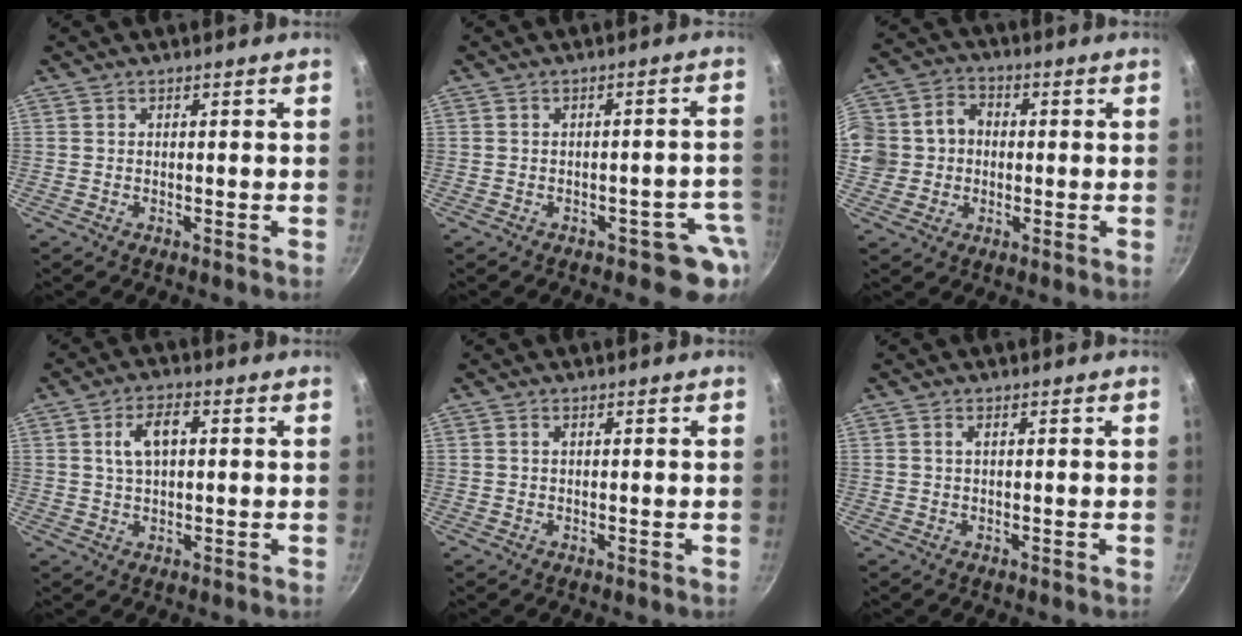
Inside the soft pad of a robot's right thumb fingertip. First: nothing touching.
{"total": 5.8, "force": [-3.0, 3.5, 3.5], "torque": [0.018, 0.038, -0.027]}
{"total": 11.9, "force": [0.1, 10.7, 5.1], "torque": [-0.088, 0.027, -0.005]}
{"total": 6.4, "force": [1.4, 3.5, 5.2], "torque": [-0.081, 0.012, 0.024]}
{"total": 0.7, "force": [0.3, 0.4, 0.6], "torque": [-0.009, 0.003, 0.005]}
{"total": 1.0, "force": [0.4, 0.5, 0.8], "torque": [-0.015, 0.002, 0.006]}